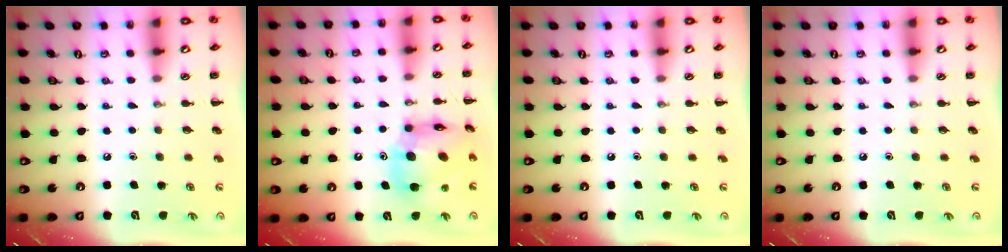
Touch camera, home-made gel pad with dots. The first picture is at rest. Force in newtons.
{"total": 12.5, "press": 12.0, "slide": 3.7}
{"total": 0.0}
{"total": 0.0}